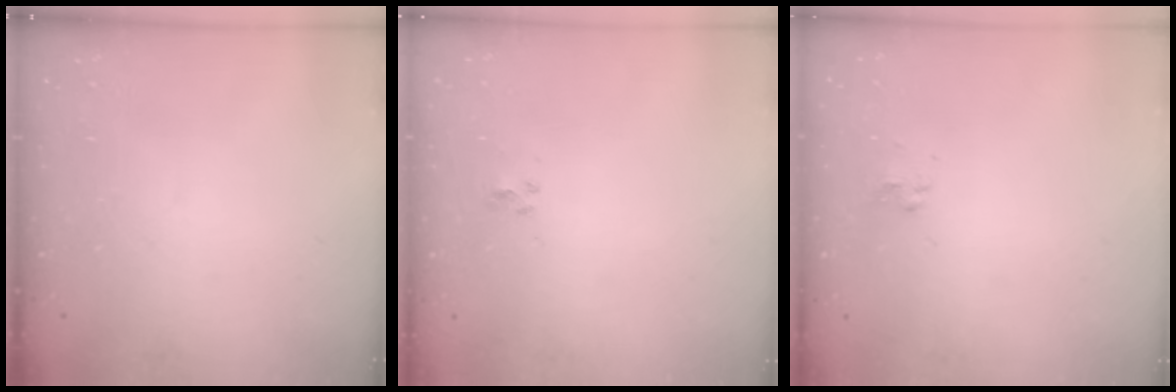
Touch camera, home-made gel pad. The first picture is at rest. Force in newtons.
{"total": 2.0, "press": 1.8, "slide": 1.0}
{"total": 2.5, "press": 2.4, "slide": 0.8}